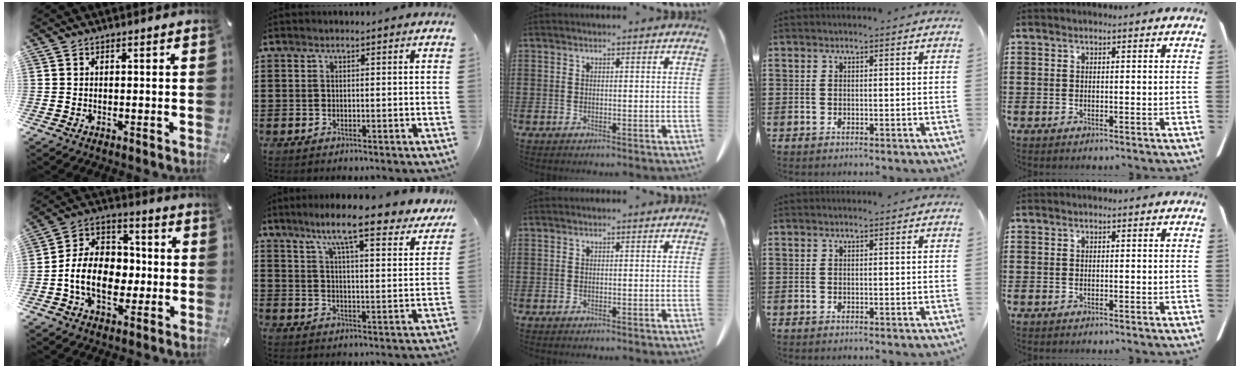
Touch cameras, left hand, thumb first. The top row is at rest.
{"thumb": {"total": 13.1, "force": [-2.8, 10.1, 7.8], "torque": [-0.177, 0.017, -0.049]}, "index": {"total": 10.0, "force": [8.1, 0.3, 5.8], "torque": [-0.122, -0.039, 0.133]}}